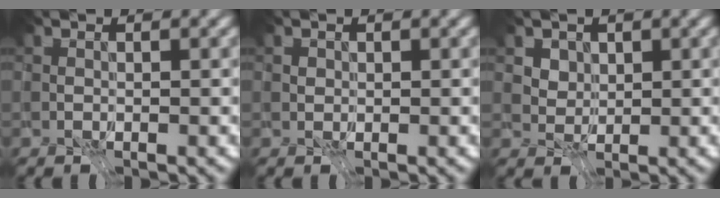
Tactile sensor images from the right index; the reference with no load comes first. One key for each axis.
{"total": 2.1, "fx": 0.9, "fy": 1.6, "fz": 1.0, "tx": -0.024, "ty": 0.011, "tz": 0.011}
{"total": 2.9, "fx": 1.8, "fy": 2.0, "fz": 1.2, "tx": -0.029, "ty": -0.007, "tz": 0.033}